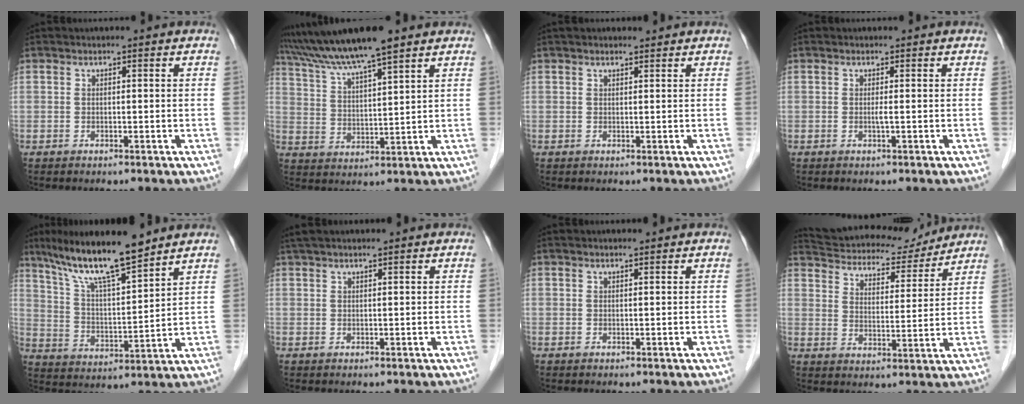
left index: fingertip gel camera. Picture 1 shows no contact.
{"total": 11.5, "force": [9.6, -0.2, 6.3], "torque": [-0.120, 0.023, 0.174]}
{"total": 2.4, "force": [2.1, 0.6, 1.0], "torque": [-0.012, 0.021, 0.031]}
{"total": 0.6, "force": [-0.1, -0.2, 0.6], "torque": [-0.009, -0.001, -0.004]}
{"total": 12.4, "force": [10.3, 0.5, 7.0], "torque": [-0.134, 0.003, 0.188]}
{"total": 5.0, "force": [4.2, 0.1, 2.6], "torque": [-0.038, 0.033, 0.074]}
{"total": 0.9, "force": [0.9, 0.0, 0.3], "torque": [-0.008, 0.009, 0.016]}
{"total": 15.2, "force": [14.0, 4.1, 4.3], "torque": [-0.072, 0.014, 0.209]}